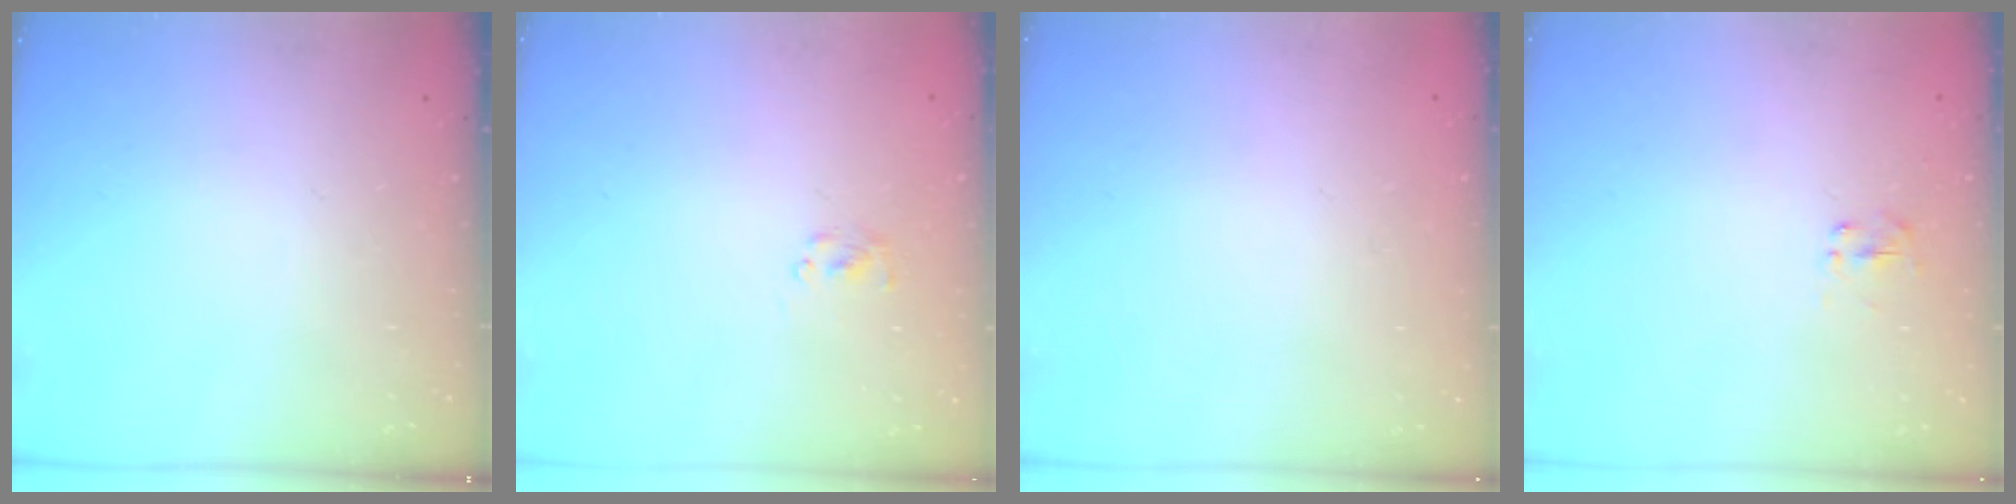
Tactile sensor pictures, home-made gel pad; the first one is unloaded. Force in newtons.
{"total": 1.4, "press": 1.0, "slide": 0.9}
{"total": 1.8, "press": 1.8, "slide": 0.2}
{"total": 2.5, "press": 2.2, "slide": 1.0}